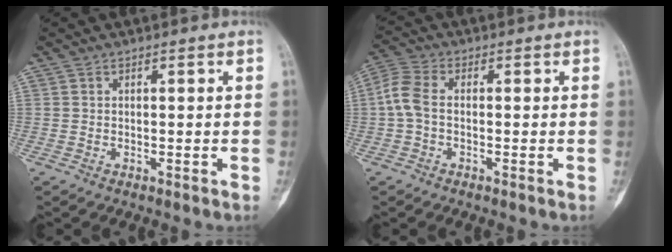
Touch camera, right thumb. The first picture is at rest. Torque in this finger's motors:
{"motor_torque": [0.54, 0.60, 0.39, -0.06, 0.08]}